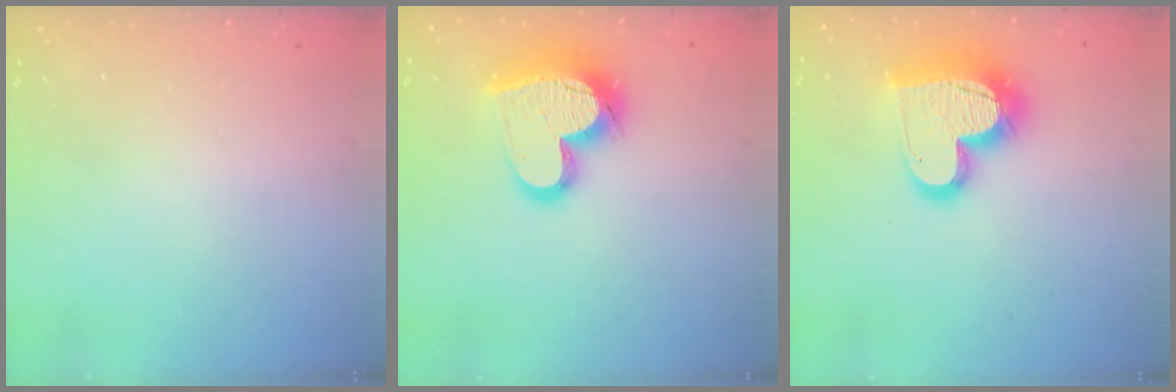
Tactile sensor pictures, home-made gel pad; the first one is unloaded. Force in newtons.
{"total": 20.1, "press": 20.0, "slide": 1.3}
{"total": 18.3, "press": 18.2, "slide": 1.6}